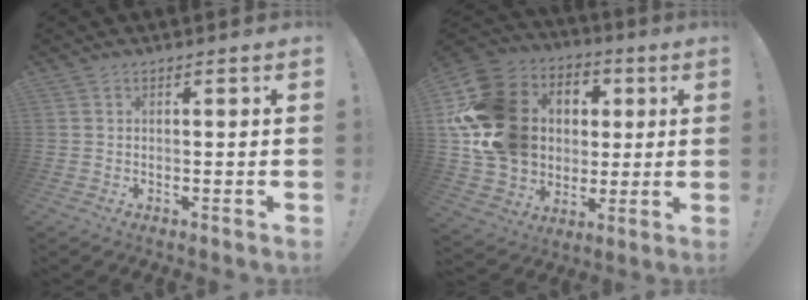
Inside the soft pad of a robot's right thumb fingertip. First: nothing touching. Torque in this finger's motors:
{"motor_torque": [2.54, 2.47, 1.81, -0.32, 0.72]}